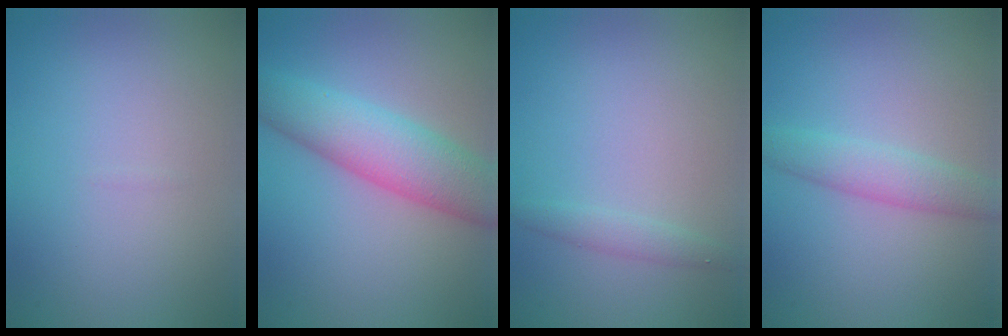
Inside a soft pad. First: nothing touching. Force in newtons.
{"total": 6.9, "press": 6.9, "slide": 0.1}
{"total": 1.3, "press": 1.3, "slide": 0.1}
{"total": 2.9, "press": 2.9, "slide": 0.2}